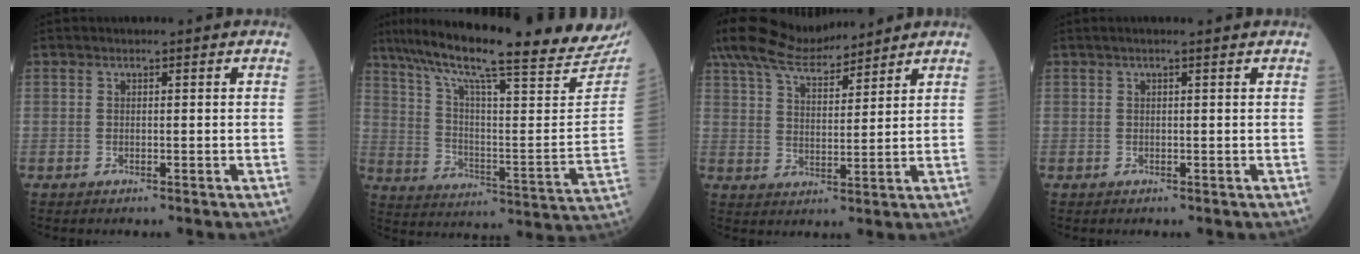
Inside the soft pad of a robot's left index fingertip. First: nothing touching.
{"total": 30.9, "force": [25.9, 3.5, 16.4], "torque": [-0.274, -0.060, 0.344]}
{"total": 14.6, "force": [13.1, 3.1, 5.7], "torque": [-0.126, 0.030, 0.237]}
{"total": 2.3, "force": [1.9, -0.2, 1.3], "torque": [-0.017, 0.015, 0.026]}